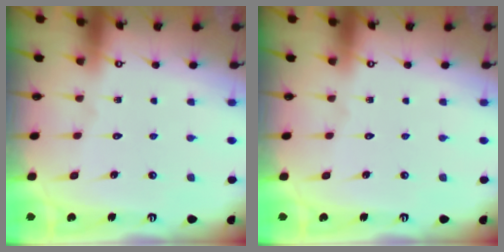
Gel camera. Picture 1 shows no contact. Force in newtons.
{"total": 0.0}